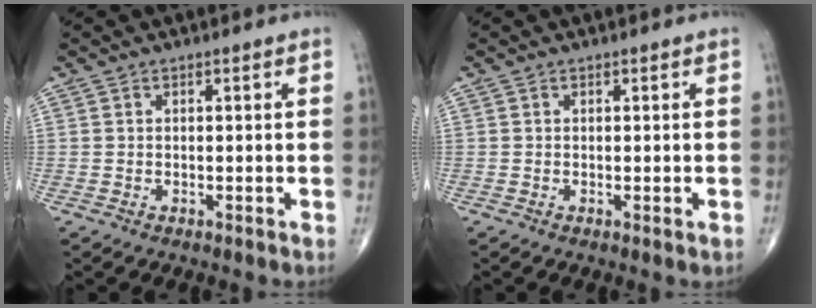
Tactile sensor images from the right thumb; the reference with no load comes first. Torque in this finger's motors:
{"motor_torque": [-0.19, -0.16, 0.05, 0.08, -0.01]}